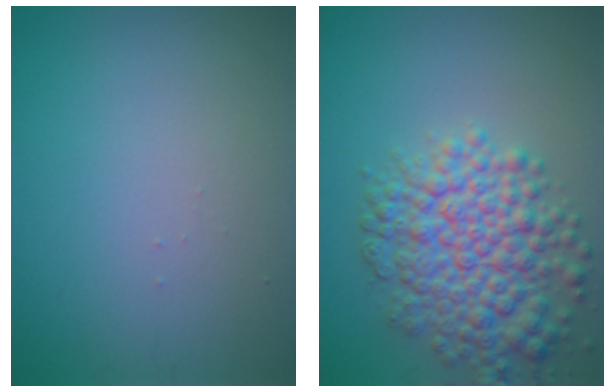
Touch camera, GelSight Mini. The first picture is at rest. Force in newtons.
{"total": 7.1, "press": 7.1, "slide": 0.2}